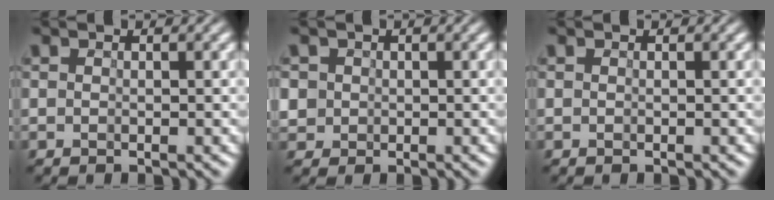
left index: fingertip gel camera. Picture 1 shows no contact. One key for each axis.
{"total": 4.5, "fx": 0.5, "fy": 4.3, "fz": 1.4, "tx": -0.055, "ty": 0.028, "tz": 0.000}
{"total": 0.0}